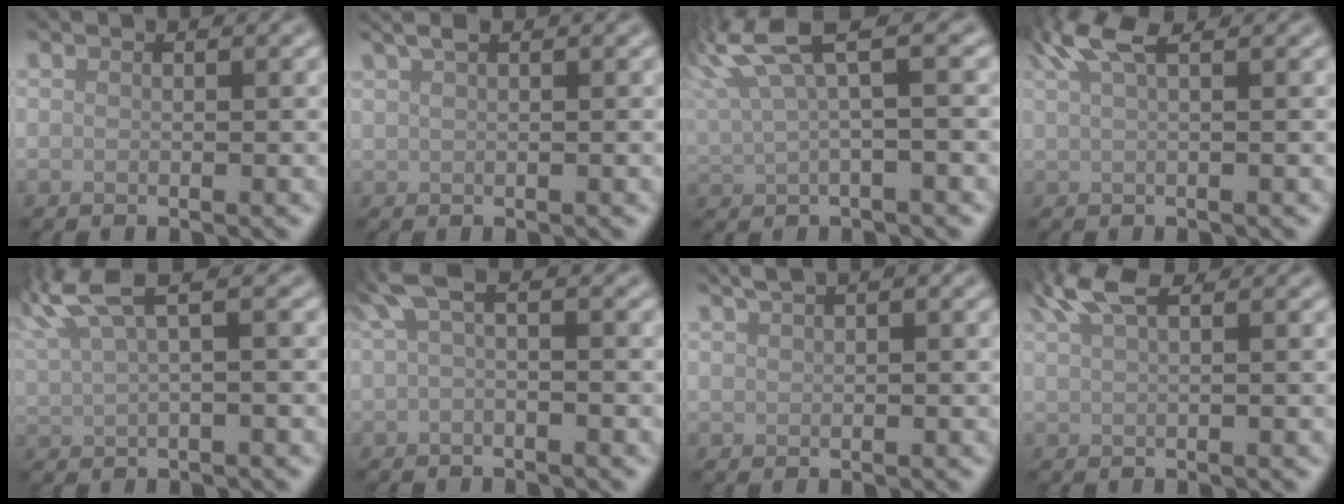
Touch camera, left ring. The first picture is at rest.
{"total": 1.7, "force": [1.2, 0.5, 1.2], "torque": [-0.023, 0.002, 0.020]}
{"total": 6.8, "force": [3.6, 1.6, 5.5], "torque": [-0.111, 0.022, 0.066]}
{"total": 3.7, "force": [2.3, 0.8, 2.7], "torque": [-0.047, 0.013, 0.042]}
{"total": 5.3, "force": [3.0, 1.3, 4.2], "torque": [-0.087, 0.023, 0.059]}
{"total": 2.7, "force": [0.5, 0.7, 2.6], "torque": [-0.049, 0.004, 0.003]}
{"total": 1.8, "force": [1.2, 0.5, 1.2], "torque": [-0.018, 0.007, 0.024]}
{"total": 3.6, "force": [2.5, 1.0, 2.4], "torque": [-0.044, 0.013, 0.046]}